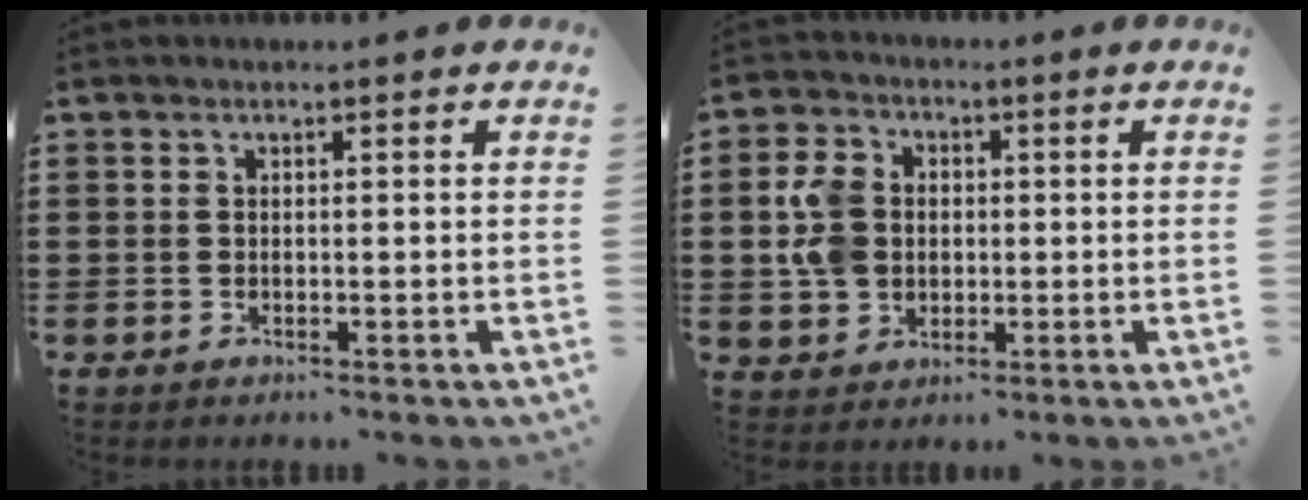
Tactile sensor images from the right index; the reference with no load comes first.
{"total": 6.6, "force": [0.4, 5.5, 3.6], "torque": [-0.107, 0.011, 0.001]}